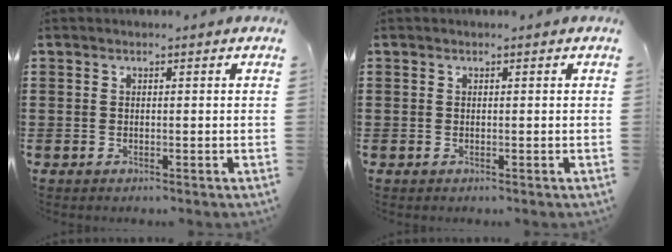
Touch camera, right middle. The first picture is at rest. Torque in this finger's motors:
{"motor_torque": [-2.14, 0.00, 0.06, -0.01]}